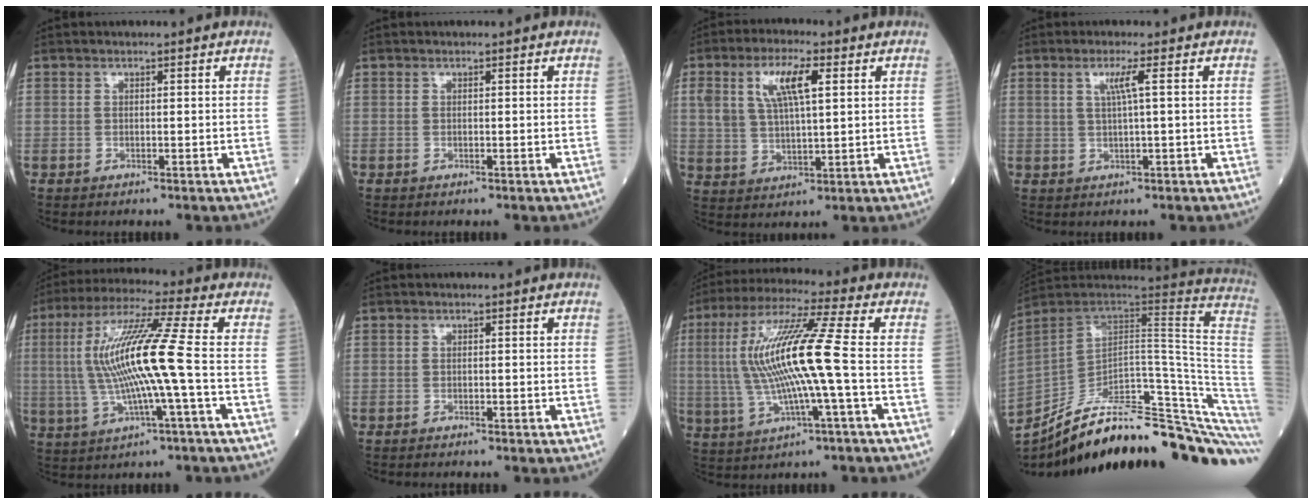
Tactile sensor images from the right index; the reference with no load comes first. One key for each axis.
{"total": 0.0}
{"total": 8.8, "fx": 3.2, "fy": 2.7, "fz": 7.7, "tx": -0.159, "ty": 0.017, "tz": 0.065}
{"total": 2.8, "fx": 0.9, "fy": -0.5, "fz": 2.6, "tx": -0.053, "ty": 0.001, "tz": 0.017}
{"total": 13.8, "fx": -0.5, "fy": -0.5, "fz": 13.8, "tx": -0.280, "ty": 0.012, "tz": -0.013}
{"total": 0.9, "fx": -0.8, "fy": 0.1, "fz": 0.2, "tx": -0.006, "ty": -0.001, "tz": -0.013}
{"total": 14.4, "fx": -0.3, "fy": -0.2, "fz": 14.4, "tx": -0.295, "ty": 0.014, "tz": -0.009}
{"total": 34.5, "fx": -29.1, "fy": 2.3, "fz": 18.2, "tx": -0.167, "ty": -0.026, "tz": -0.404}